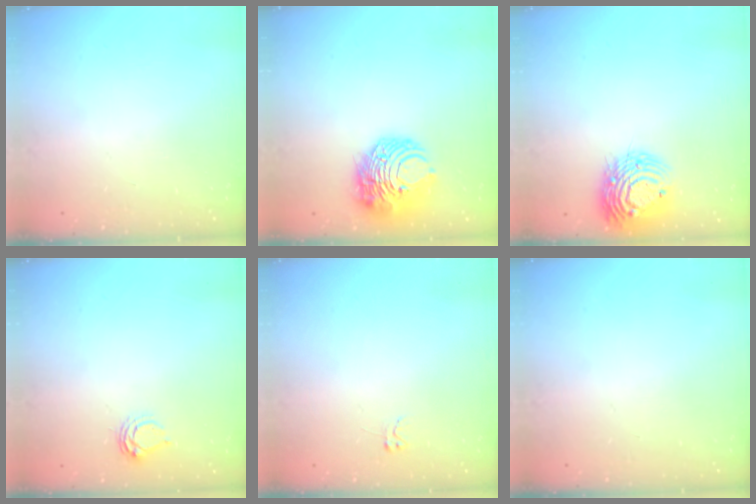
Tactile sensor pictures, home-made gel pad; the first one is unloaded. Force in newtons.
{"total": 11.1, "press": 11.0, "slide": 1.2}
{"total": 13.2, "press": 13.2, "slide": 1.1}
{"total": 4.6, "press": 4.6, "slide": 0.5}
{"total": 2.6, "press": 2.6, "slide": 0.4}
{"total": 0.0}